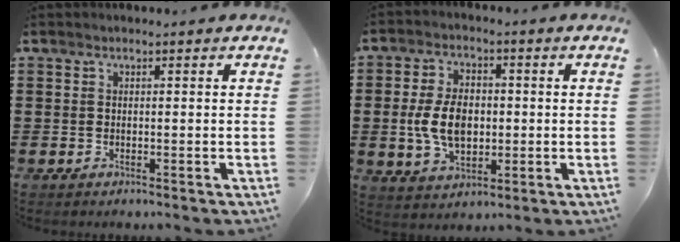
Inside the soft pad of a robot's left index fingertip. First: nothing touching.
{"total": 7.9, "force": [-0.5, 5.0, 6.1], "torque": [-0.135, 0.003, -0.016]}